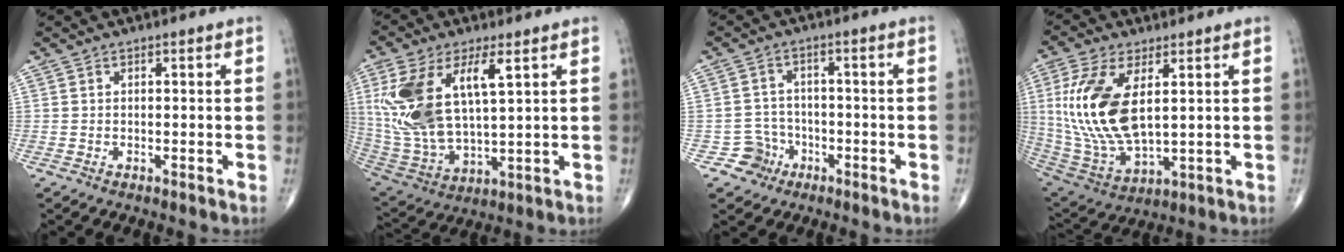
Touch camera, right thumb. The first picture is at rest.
{"total": 18.5, "force": [5.6, 8.3, 15.6], "torque": [-0.321, -0.019, 0.117]}
{"total": 4.6, "force": [-2.4, 4.0, -0.2], "torque": [0.038, 0.016, -0.042]}
{"total": 18.1, "force": [3.5, 8.7, 15.4], "torque": [-0.328, -0.020, 0.080]}